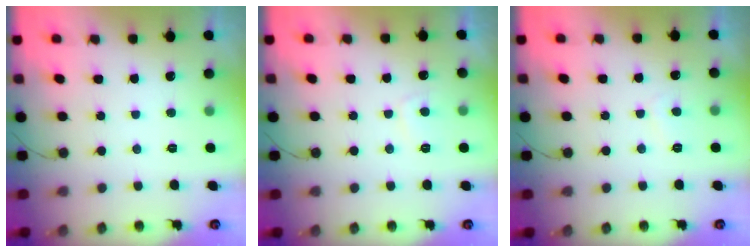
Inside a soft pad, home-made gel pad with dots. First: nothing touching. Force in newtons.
{"total": 2.9, "press": 2.8, "slide": 0.6}
{"total": 1.1, "press": 1.0, "slide": 0.4}